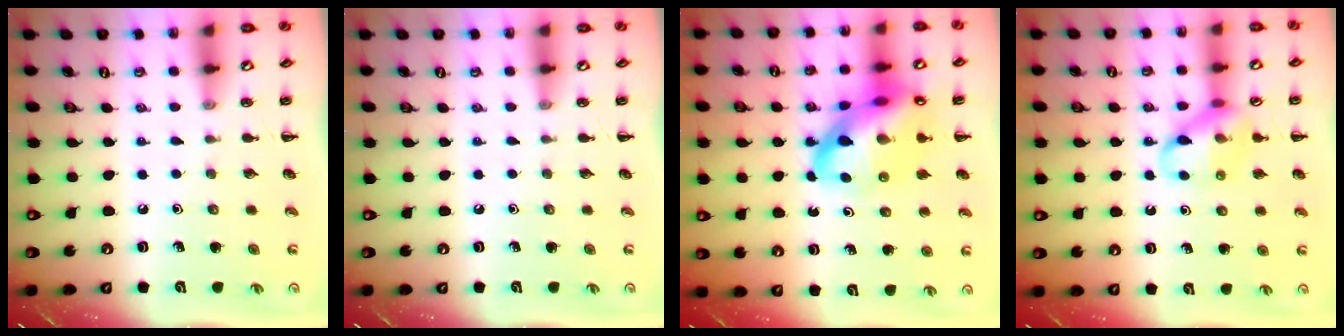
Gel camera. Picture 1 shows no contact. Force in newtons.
{"total": 0.0}
{"total": 20.5, "press": 20.2, "slide": 3.3}
{"total": 13.2, "press": 13.2, "slide": 1.4}